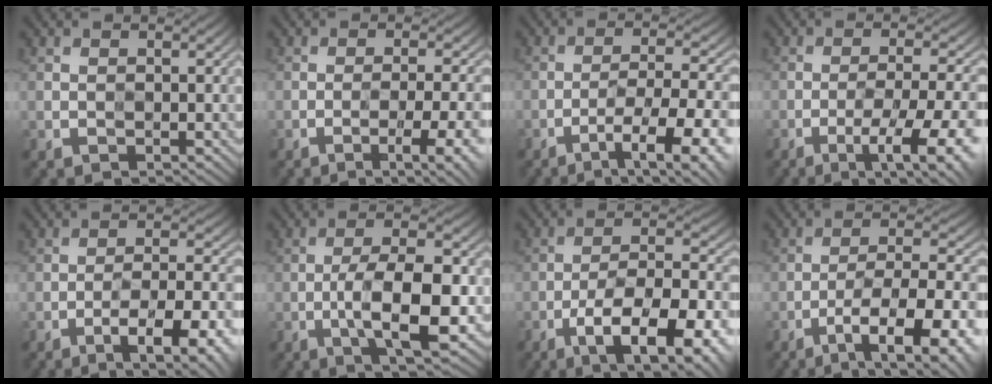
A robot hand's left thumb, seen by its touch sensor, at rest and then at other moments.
{"total": 7.6, "force": [-3.4, 1.9, 6.5], "torque": [-0.077, -0.002, -0.040]}
{"total": 9.9, "force": [-5.4, 2.7, 7.9], "torque": [-0.115, -0.001, -0.074]}
{"total": 9.6, "force": [-4.7, 2.4, 8.1], "torque": [-0.118, 0.000, -0.063]}
{"total": 10.2, "force": [-5.9, 2.4, 7.9], "torque": [-0.115, 0.002, -0.083]}
{"total": 8.8, "force": [-2.6, 2.6, 8.0], "torque": [-0.126, 0.000, -0.047]}
{"total": 14.1, "force": [-7.7, 4.8, 10.7], "torque": [-0.172, -0.009, -0.127]}
{"total": 12.2, "force": [-6.8, 4.0, 9.4], "torque": [-0.148, -0.006, -0.092]}